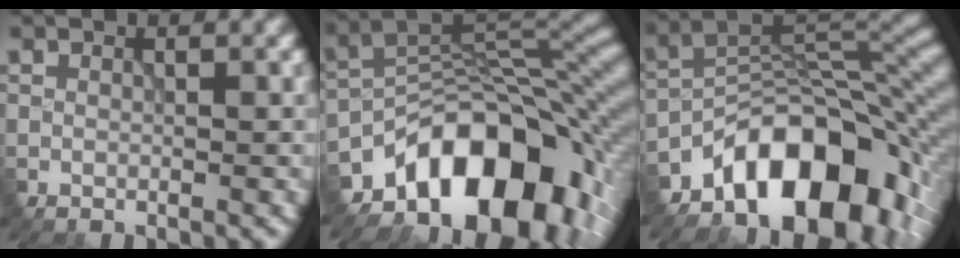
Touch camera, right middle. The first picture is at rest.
{"total": 14.2, "force": [-8.1, 7.8, 8.7], "torque": [-0.112, -0.001, -0.137]}
{"total": 12.3, "force": [-7.4, 6.1, 7.7], "torque": [-0.095, 0.004, -0.133]}